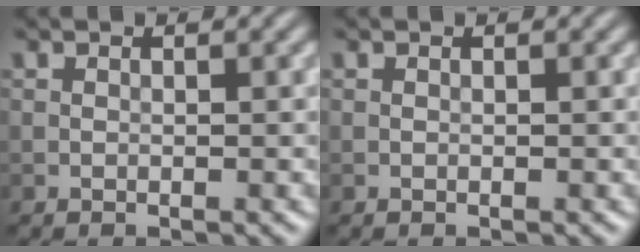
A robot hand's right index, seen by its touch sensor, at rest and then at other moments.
{"total": 0.0}